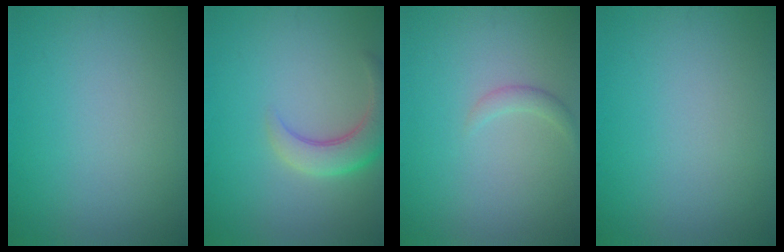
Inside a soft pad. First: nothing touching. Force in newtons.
{"total": 4.2, "press": 4.2, "slide": 0.4}
{"total": 1.1, "press": 1.1, "slide": 0.1}
{"total": 0.0}